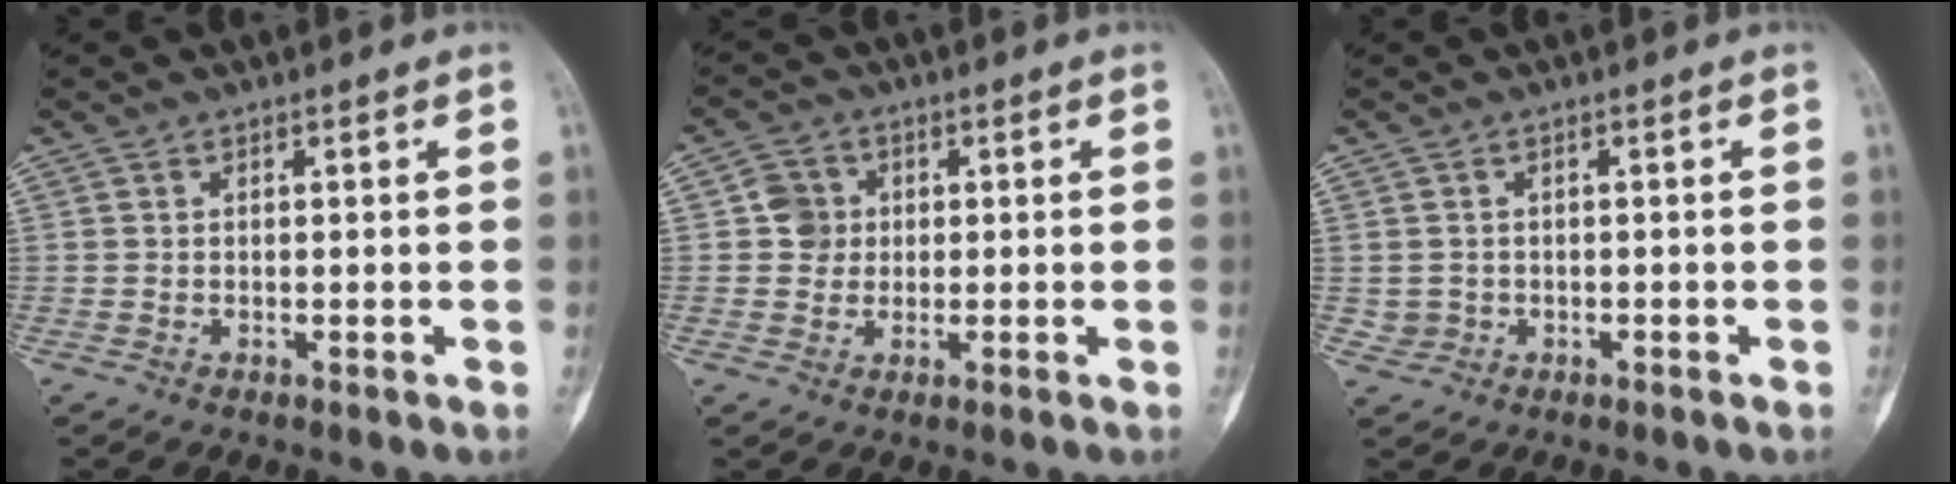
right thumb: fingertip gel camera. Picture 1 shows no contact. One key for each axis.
{"total": 4.4, "fx": 0.4, "fy": 4.2, "fz": 1.2, "tx": 0.004, "ty": 0.006, "tz": 0.001}
{"total": 1.9, "fx": -0.2, "fy": 1.9, "fz": 0.3, "tx": 0.002, "ty": 0.006, "tz": 0.000}